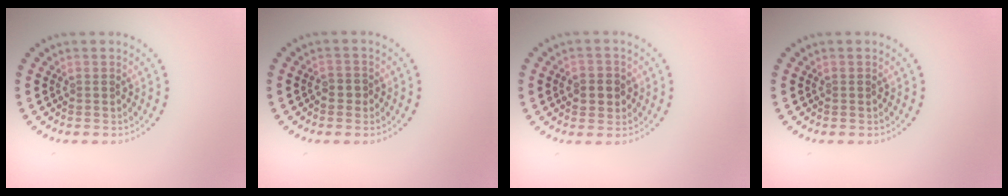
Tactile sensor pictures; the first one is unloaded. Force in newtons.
{"total": 0.7, "press": 0.6, "slide": 0.4}
{"total": 2.3, "press": 2.2, "slide": 0.6}
{"total": 0.0}